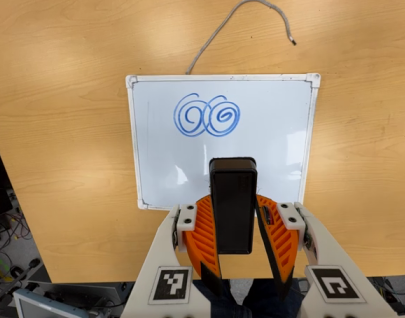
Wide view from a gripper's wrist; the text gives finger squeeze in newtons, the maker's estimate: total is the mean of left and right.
{"total": 5.5, "left": 5.1, "right": 6.0}